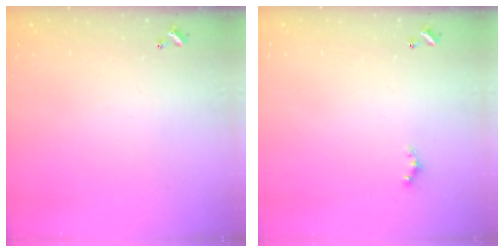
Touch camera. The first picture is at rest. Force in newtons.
{"total": 2.5, "press": 2.5, "slide": 0.4}